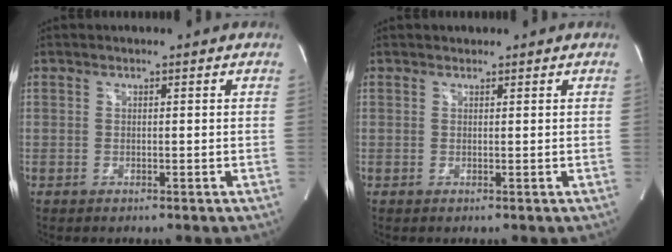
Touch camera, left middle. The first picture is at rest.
{"total": 0.7, "force": [0.6, 0.3, 0.0], "torque": [-0.008, 0.004, 0.010]}